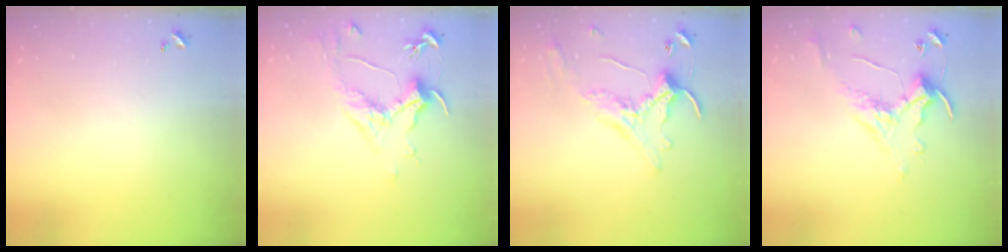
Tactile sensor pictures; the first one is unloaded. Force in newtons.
{"total": 1.6, "press": 1.4, "slide": 0.8}
{"total": 0.9, "press": 0.1, "slide": 0.9}
{"total": 1.1, "press": 0.6, "slide": 0.9}